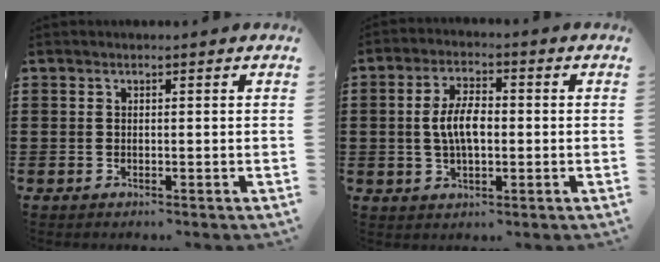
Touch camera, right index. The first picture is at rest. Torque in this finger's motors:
{"motor_torque": [1.18, -0.19, 0.56, 0.14]}